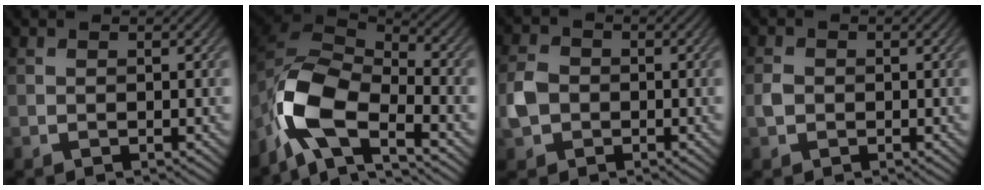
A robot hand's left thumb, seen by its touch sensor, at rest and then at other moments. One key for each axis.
{"total": 12.0, "fx": -6.2, "fy": 5.7, "fz": 8.5, "tx": -0.181, "ty": -0.014, "tz": -0.131}
{"total": 3.8, "fx": -0.9, "fy": 3.2, "fz": 1.8, "tx": -0.049, "ty": -0.002, "tz": -0.022}
{"total": 1.6, "fx": -0.3, "fy": 1.4, "fz": 0.7, "tx": -0.018, "ty": -0.002, "tz": -0.011}